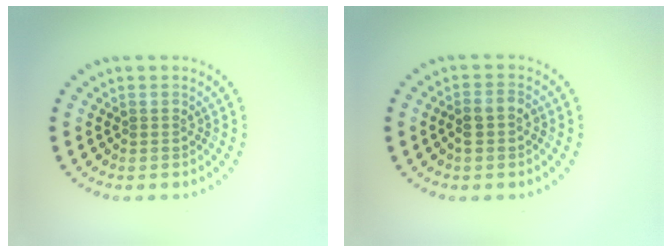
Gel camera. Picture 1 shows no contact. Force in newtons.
{"total": 2.0, "press": 1.9, "slide": 0.5}